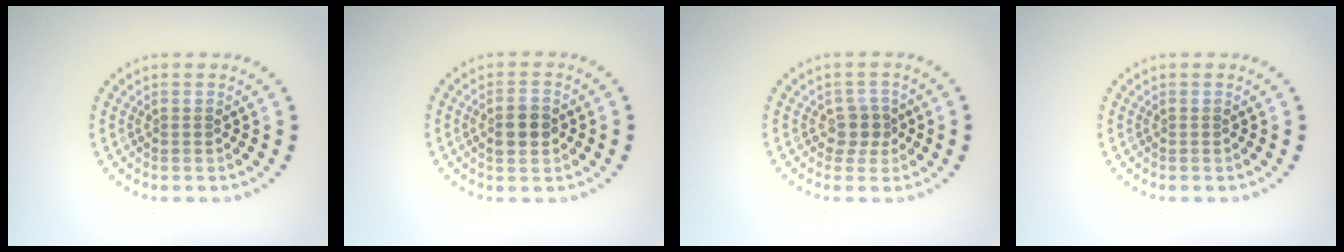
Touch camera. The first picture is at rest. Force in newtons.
{"total": 2.5, "press": 2.5, "slide": 0.2}
{"total": 1.8, "press": 1.4, "slide": 1.1}
{"total": 0.0}